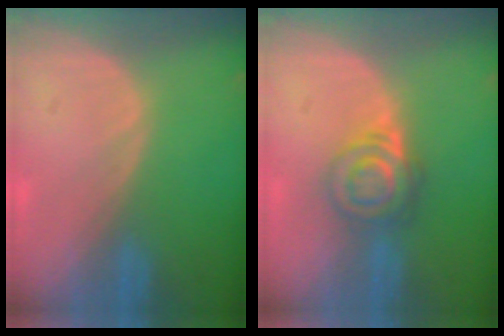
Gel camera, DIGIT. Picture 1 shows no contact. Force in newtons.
{"total": 6.5, "press": 5.5, "slide": 3.4}